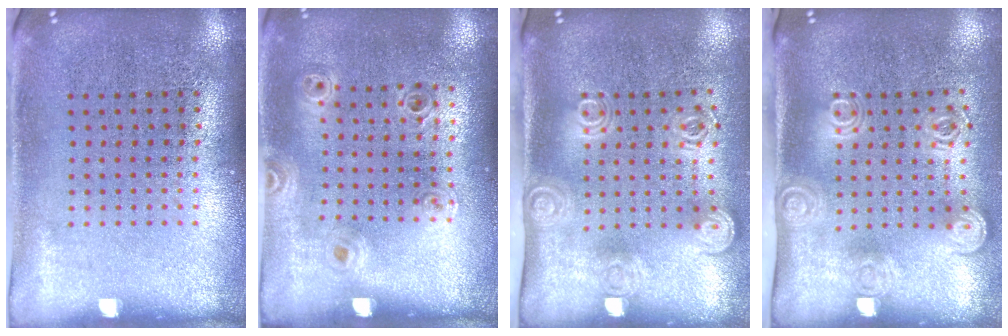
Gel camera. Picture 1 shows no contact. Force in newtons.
{"total": 0.9, "press": 0.9, "slide": 0.3}
{"total": 2.0, "press": 1.4, "slide": 1.4}
{"total": 2.0, "press": 1.4, "slide": 1.4}